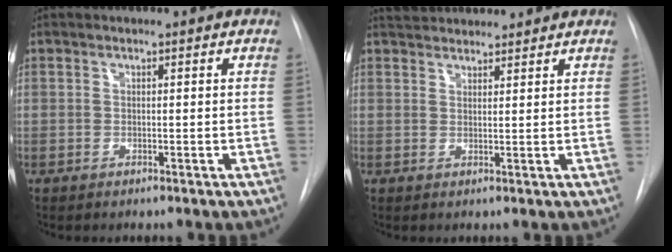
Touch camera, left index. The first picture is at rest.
{"total": 5.0, "force": [4.8, 1.0, 1.0], "torque": [-0.016, 0.032, 0.073]}